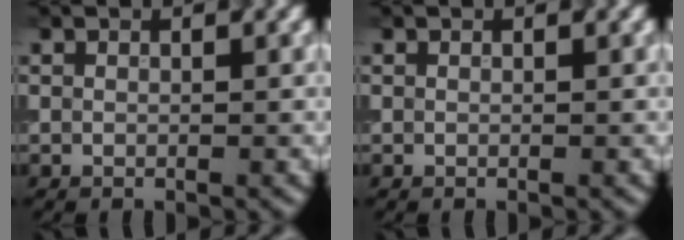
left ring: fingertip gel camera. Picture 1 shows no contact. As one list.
[{"total": 0.0}]